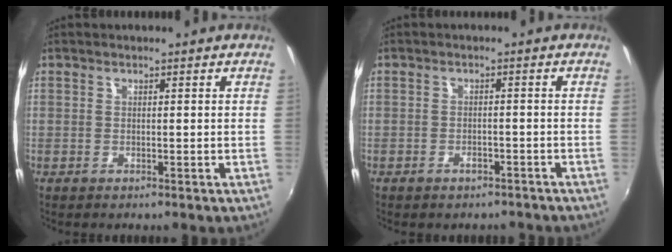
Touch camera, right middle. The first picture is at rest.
{"total": 3.6, "force": [-3.0, 1.6, 1.1], "torque": [-0.022, -0.003, -0.035]}